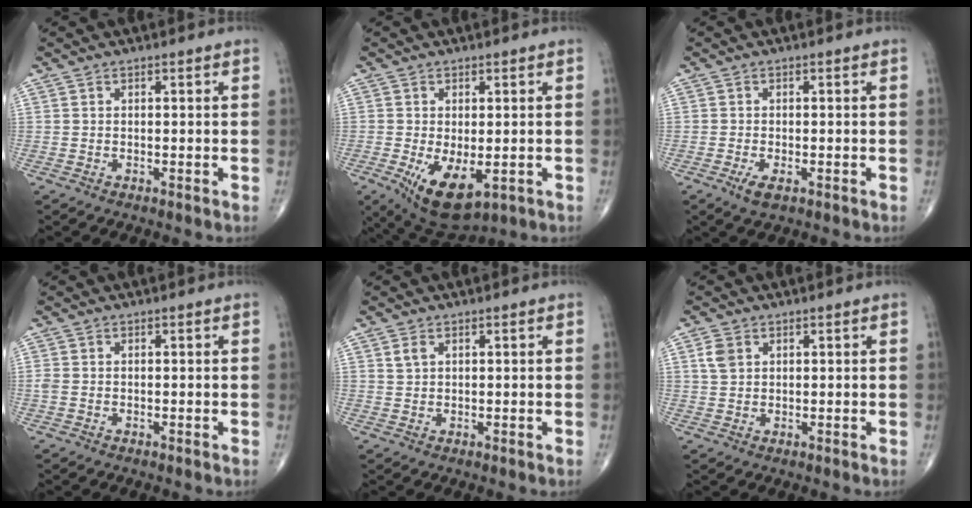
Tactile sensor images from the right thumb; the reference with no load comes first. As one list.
[{"total": 9.6, "force": [-2.8, 4.7, 7.9], "torque": [-0.124, -0.016, -0.029]}, {"total": 2.7, "force": [-1.2, 1.1, 2.2], "torque": [-0.041, -0.004, -0.023]}, {"total": 1.1, "force": [-0.1, 0.8, 0.7], "torque": [-0.023, -0.001, -0.003]}, {"total": 1.7, "force": [0.8, 1.1, 1.0], "torque": [-0.018, 0.001, 0.019]}, {"total": 3.1, "force": [1.2, 2.2, 1.7], "torque": [-0.032, 0.002, 0.027]}]